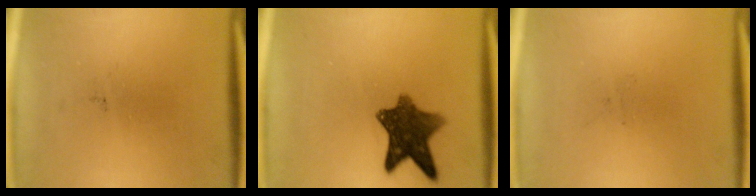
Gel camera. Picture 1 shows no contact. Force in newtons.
{"total": 9.3}
{"total": 0.0}